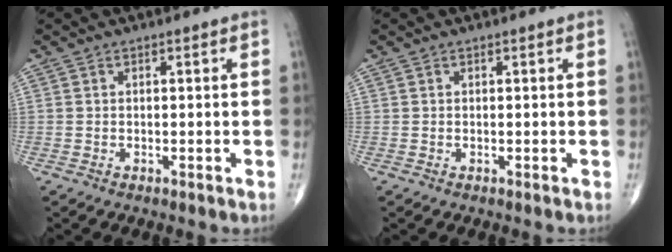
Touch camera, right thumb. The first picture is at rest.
{"total": 0.0}